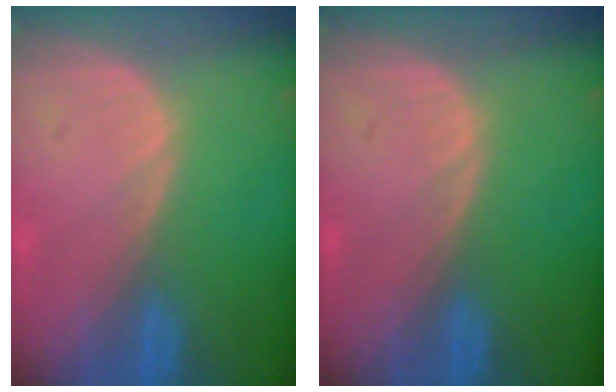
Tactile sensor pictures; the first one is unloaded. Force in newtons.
{"total": 0.0}